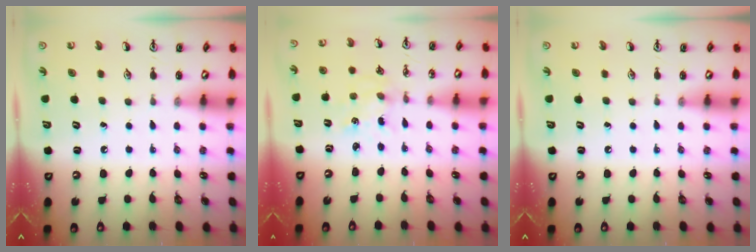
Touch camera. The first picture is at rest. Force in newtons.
{"total": 2.3, "press": 2.3, "slide": 0.3}
{"total": 0.0}